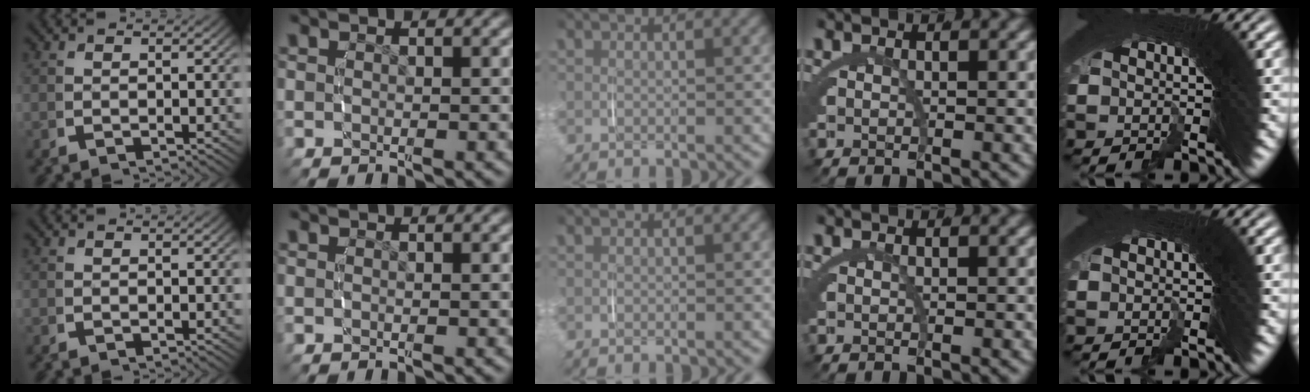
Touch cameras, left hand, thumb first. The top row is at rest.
{}